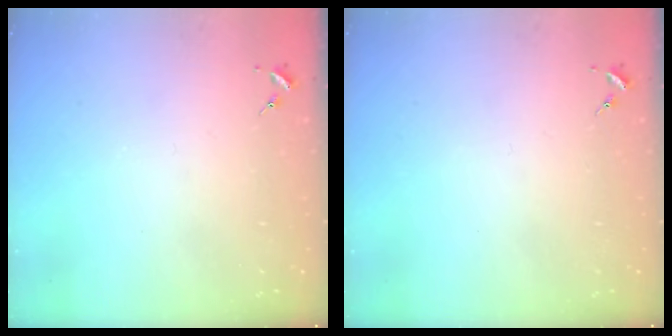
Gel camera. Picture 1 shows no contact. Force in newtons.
{"total": 0.0}